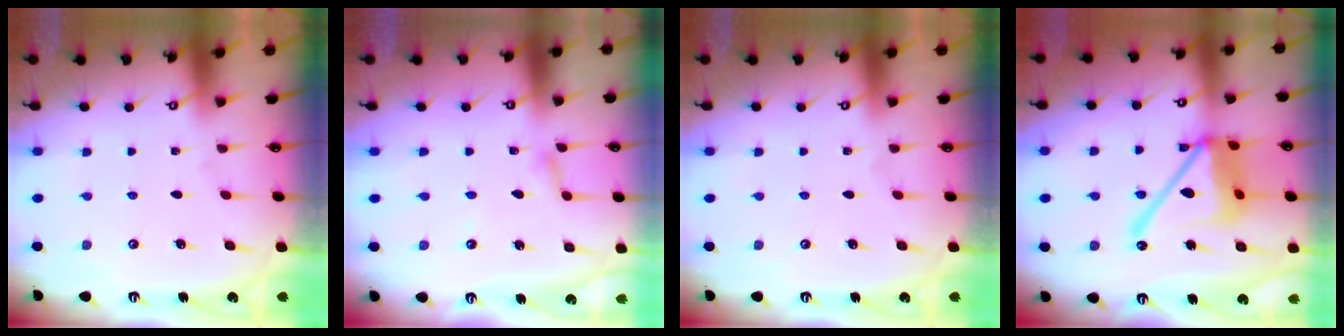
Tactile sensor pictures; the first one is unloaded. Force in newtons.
{"total": 2.5, "press": 2.5, "slide": 0.1}
{"total": 0.0}
{"total": 19.1, "press": 19.0, "slide": 1.9}